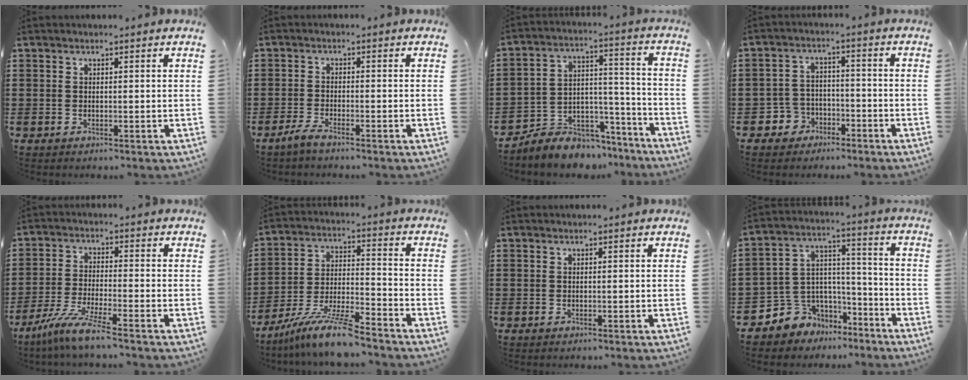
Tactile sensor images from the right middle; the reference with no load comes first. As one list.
[{"total": 2.2, "force": [-1.7, 0.1, 1.4], "torque": [-0.038, -0.002, -0.038]}, {"total": 6.8, "force": [-6.3, 2.5, 0.3], "torque": [-0.008, 0.016, -0.123]}, {"total": 4.1, "force": [-2.8, 3.0, 0.3], "torque": [-0.026, 0.006, -0.061]}, {"total": 6.8, "force": [-5.5, -0.3, 4.1], "torque": [-0.099, -0.023, -0.110]}, {"total": 10.4, "force": [-8.9, 0.6, 5.3], "torque": [-0.103, 0.010, -0.173]}, {"total": 0.0}, {"total": 6.0, "force": [-3.8, 4.6, -1.1], "torque": [-0.011, 0.001, -0.075]}]